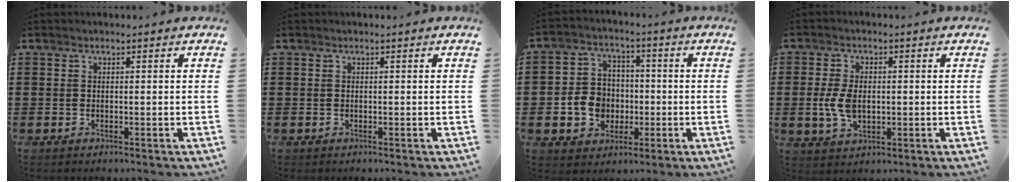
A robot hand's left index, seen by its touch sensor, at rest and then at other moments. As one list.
[{"total": 0.0}, {"total": 7.3, "force": [-1.2, 6.5, 3.1], "torque": [-0.086, 0.018, -0.022]}, {"total": 5.7, "force": [-0.1, 3.4, 4.5], "torque": [-0.116, -0.001, -0.009]}]